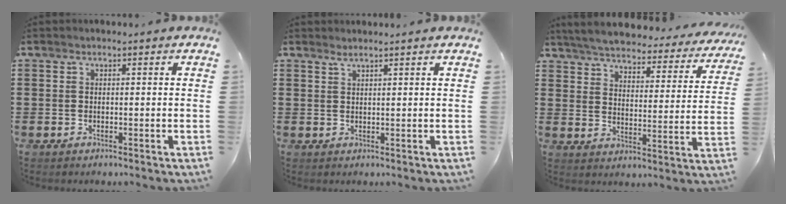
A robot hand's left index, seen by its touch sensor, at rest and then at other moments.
{"total": 1.2, "force": [1.0, -0.2, 0.6], "torque": [-0.012, -0.001, 0.020]}
{"total": 4.2, "force": [4.1, -0.1, 1.0], "torque": [-0.045, -0.037, 0.064]}